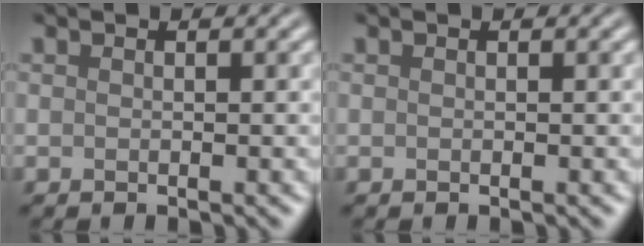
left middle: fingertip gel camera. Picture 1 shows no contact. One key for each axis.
{"total": 0.0}